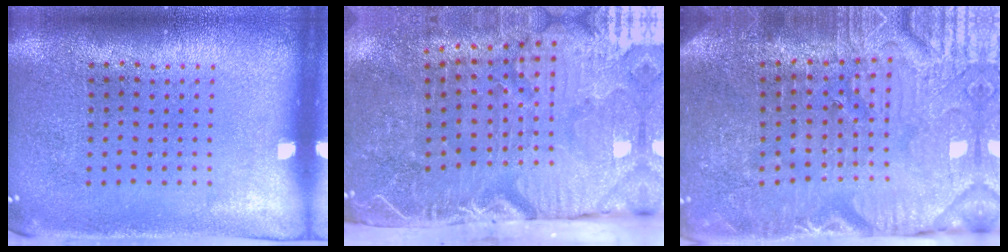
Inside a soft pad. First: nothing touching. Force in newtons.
{"total": 5.3, "press": 4.4, "slide": 3.0}
{"total": 4.0, "press": 3.9, "slide": 0.8}